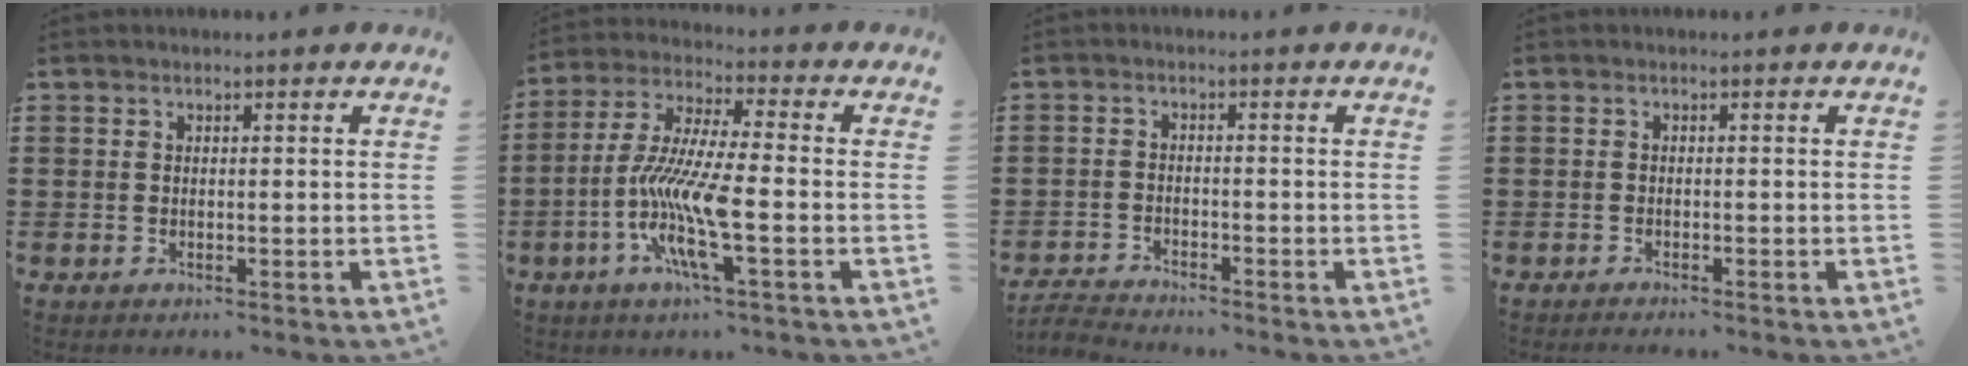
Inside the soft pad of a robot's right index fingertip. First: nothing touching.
{"total": 10.9, "force": [-3.7, 1.5, 10.2], "torque": [-0.226, -0.017, -0.079]}
{"total": 2.8, "force": [-2.8, 0.1, 0.0], "torque": [-0.012, -0.003, -0.062]}
{"total": 0.6, "force": [-0.6, -0.1, 0.1], "torque": [-0.003, -0.003, -0.011]}